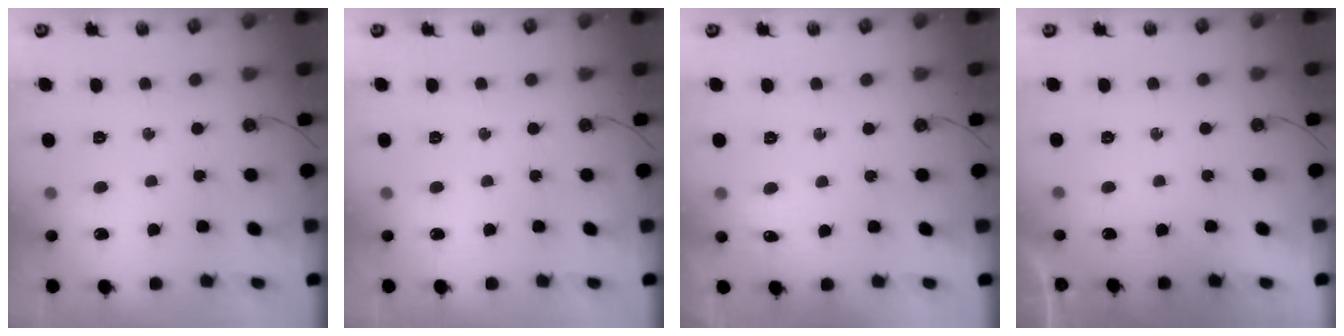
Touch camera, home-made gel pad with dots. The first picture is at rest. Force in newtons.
{"total": 0.0}
{"total": 4.5, "press": 4.5, "slide": 0.6}
{"total": 0.0}